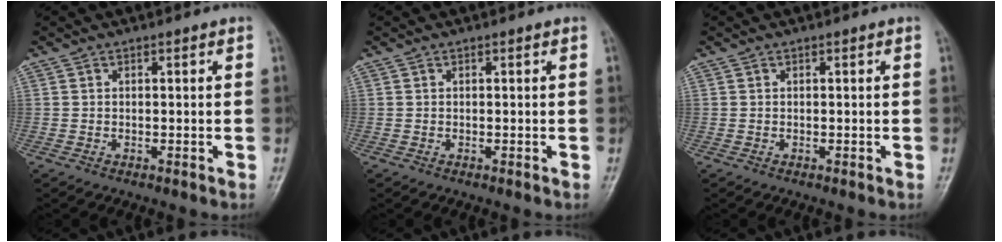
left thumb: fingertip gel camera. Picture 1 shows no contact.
{"total": 0.0}
{"total": 0.0}